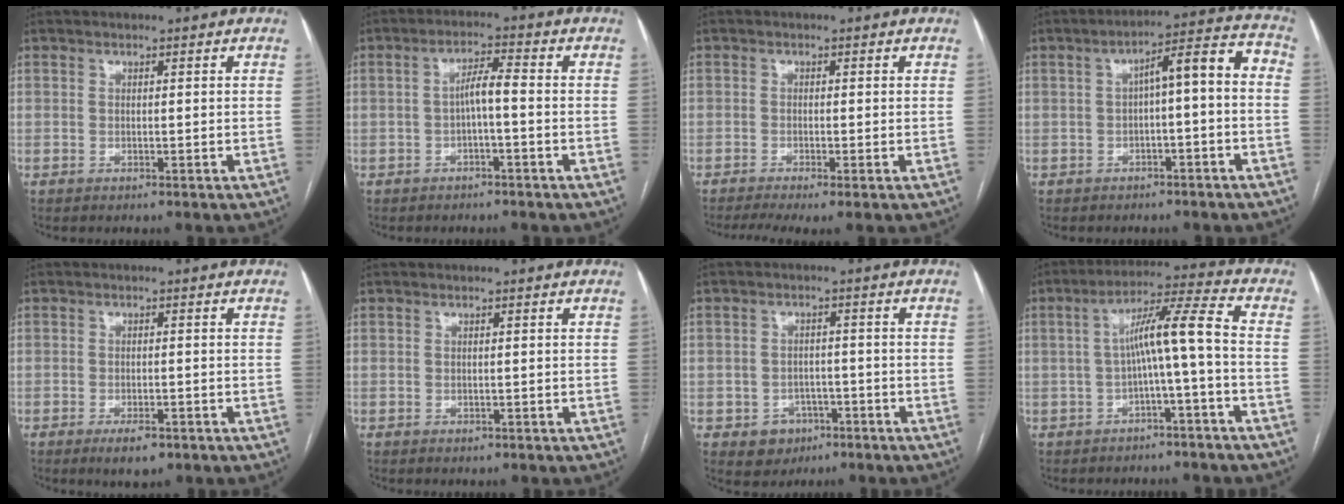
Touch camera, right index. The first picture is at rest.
{"total": 3.7, "force": [-0.7, 0.4, 3.6], "torque": [-0.061, 0.014, -0.010]}
{"total": 4.7, "force": [-3.2, 0.5, 3.4], "torque": [-0.057, -0.009, -0.053]}
{"total": 8.0, "force": [-0.7, 1.6, 7.8], "torque": [-0.107, 0.044, -0.010]}
{"total": 3.7, "force": [-2.2, 1.3, 2.6], "torque": [-0.044, -0.002, -0.029]}
{"total": 0.5, "force": [-0.3, 0.4, 0.2], "torque": [-0.003, 0.002, -0.002]}
{"total": 4.8, "force": [-2.1, 4.2, 1.1], "torque": [-0.009, 0.011, -0.020]}
{"total": 8.4, "force": [-1.3, -0.4, 8.3], "torque": [-0.137, 0.034, -0.018]}